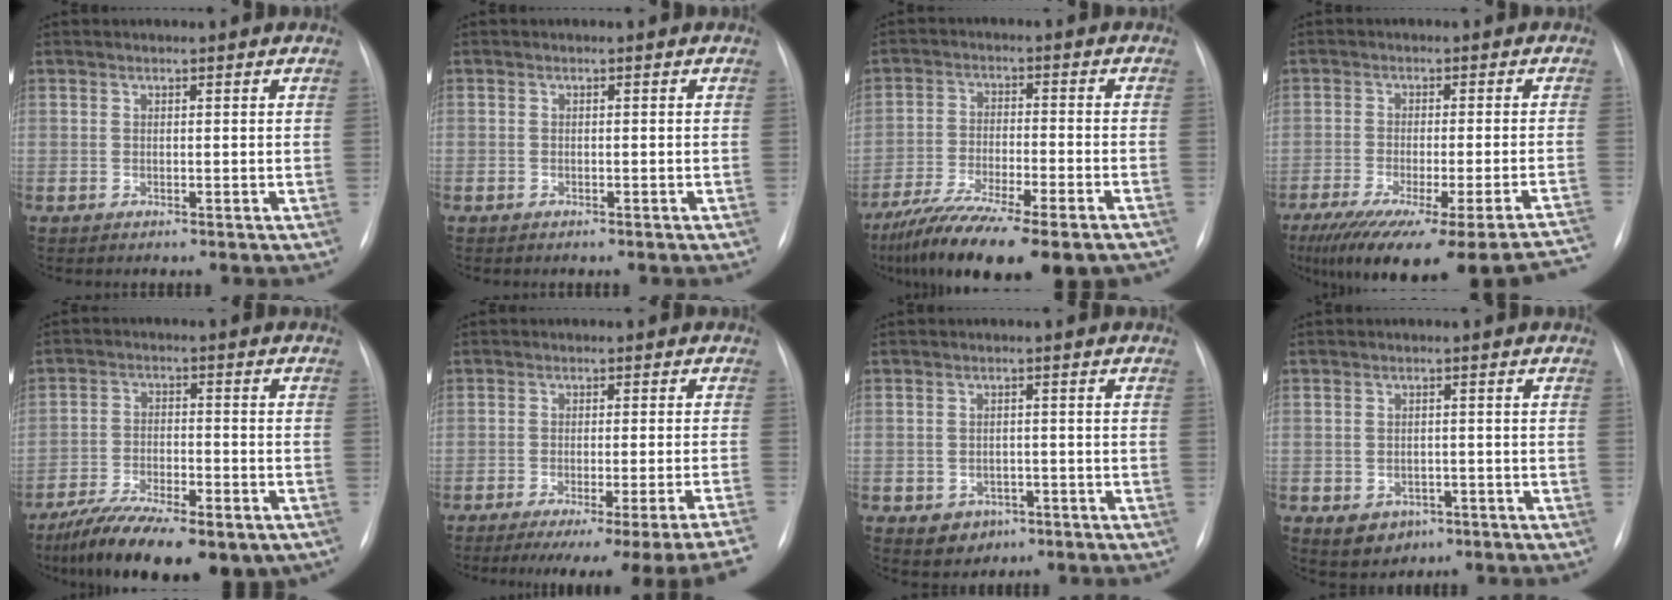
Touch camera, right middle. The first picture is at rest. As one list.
[{"total": 0.5, "force": [-0.4, 0.2, 0.2], "torque": [-0.007, 0.000, -0.006]}, {"total": 18.5, "force": [-14.1, 3.0, 11.6], "torque": [-0.172, -0.027, -0.223]}, {"total": 26.2, "force": [-21.5, 2.0, 14.7], "torque": [-0.158, -0.043, -0.281]}, {"total": 18.3, "force": [-12.8, 6.4, 11.4], "torque": [-0.174, -0.006, -0.199]}, {"total": 18.9, "force": [-16.1, -1.6, 9.8], "torque": [-0.057, -0.029, -0.206]}, {"total": 3.8, "force": [-1.8, 3.1, 1.1], "torque": [-0.010, 0.008, -0.013]}, {"total": 4.5, "force": [-2.0, 3.6, 1.7], "torque": [-0.026, 0.006, -0.016]}]